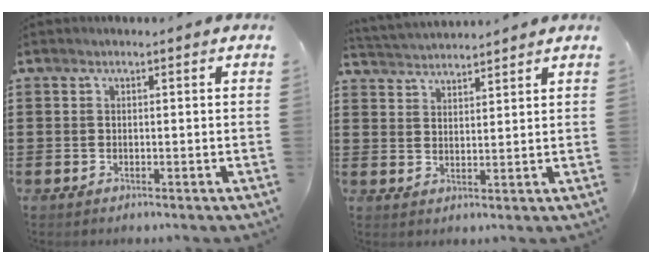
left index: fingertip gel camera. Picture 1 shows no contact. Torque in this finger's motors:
{"motor_torque": [0.12, -0.24, 0.11, 0.03]}